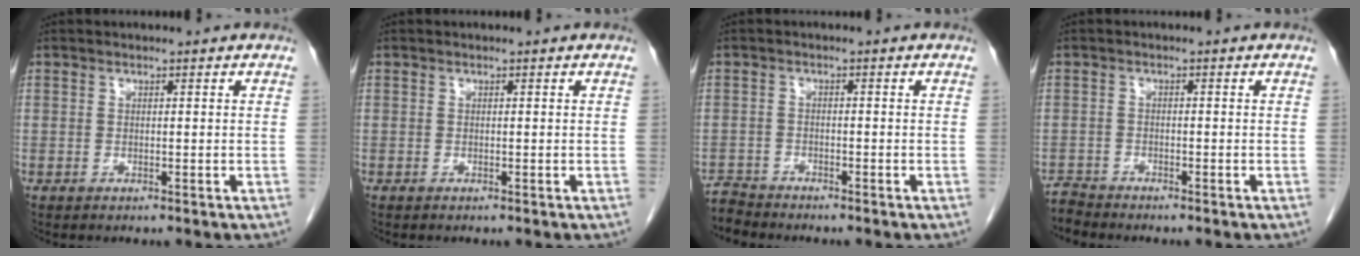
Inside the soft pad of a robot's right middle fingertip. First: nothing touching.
{"total": 0.0}
{"total": 2.8, "force": [-2.7, 0.0, -0.8], "torque": [0.020, -0.014, -0.052]}
{"total": 2.2, "force": [-2.1, -0.1, -0.7], "torque": [0.015, -0.012, -0.040]}